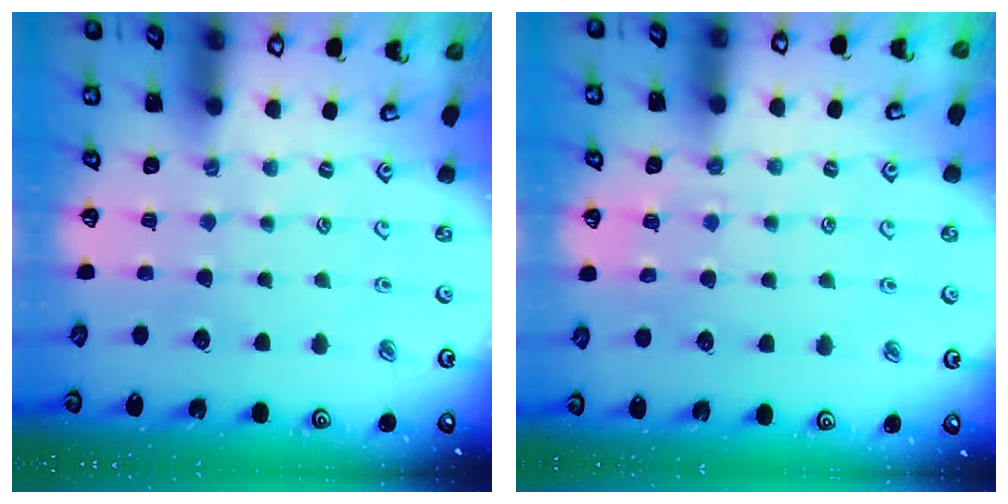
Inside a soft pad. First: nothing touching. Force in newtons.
{"total": 5.1, "press": 5.1, "slide": 0.8}